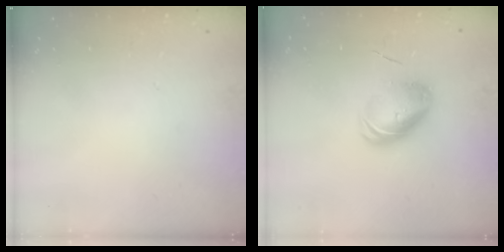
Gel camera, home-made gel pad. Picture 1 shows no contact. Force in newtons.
{"total": 8.9, "press": 8.7, "slide": 1.8}